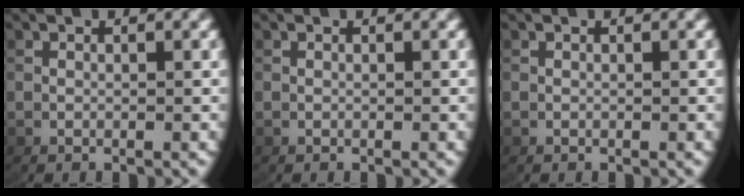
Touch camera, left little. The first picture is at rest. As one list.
[{"total": 0.0}, {"total": 0.0}]